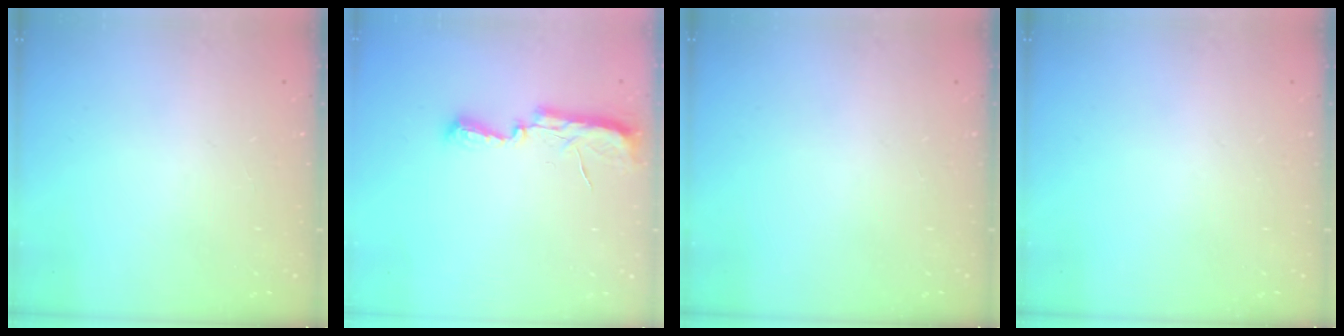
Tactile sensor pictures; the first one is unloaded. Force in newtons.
{"total": 7.2, "press": 7.2, "slide": 0.7}
{"total": 0.0}
{"total": 0.0}